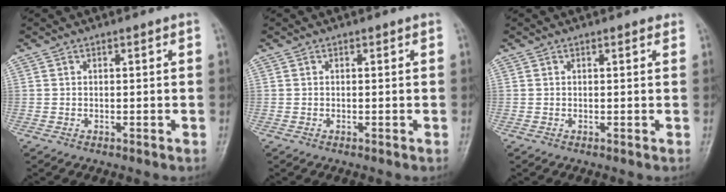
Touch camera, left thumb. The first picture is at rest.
{"total": 0.0}
{"total": 0.8, "force": [0.5, 0.4, 0.5], "torque": [-0.006, -0.002, 0.003]}